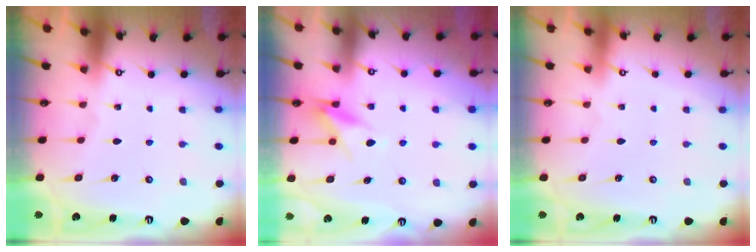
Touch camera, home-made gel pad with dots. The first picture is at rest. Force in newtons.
{"total": 7.8, "press": 7.7, "slide": 1.1}
{"total": 3.9, "press": 3.9, "slide": 0.1}